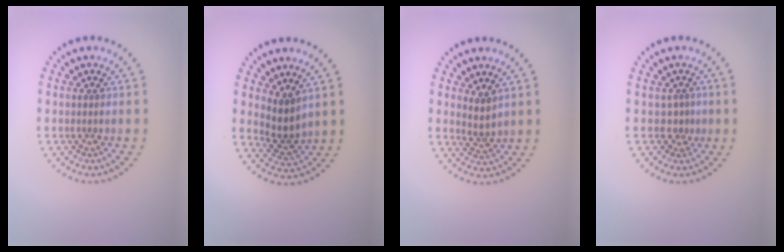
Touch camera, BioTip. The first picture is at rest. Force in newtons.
{"total": 2.6, "press": 2.0, "slide": 1.6}
{"total": 1.7, "press": 1.4, "slide": 1.0}
{"total": 1.1, "press": 0.5, "slide": 1.0}